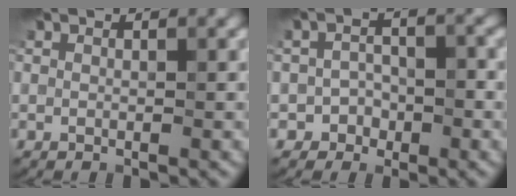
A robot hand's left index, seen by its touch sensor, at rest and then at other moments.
{"total": 2.3, "force": [-1.3, 1.8, 0.5], "torque": [0.000, 0.008, -0.025]}